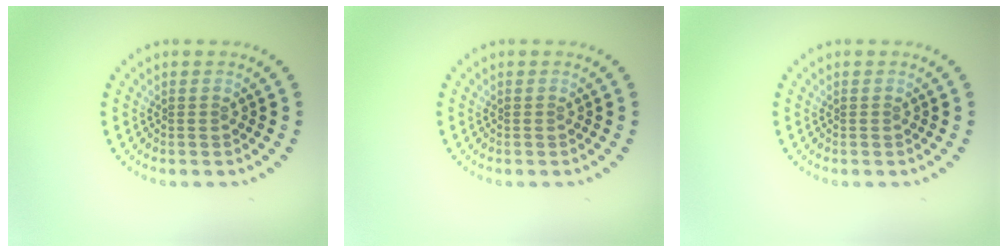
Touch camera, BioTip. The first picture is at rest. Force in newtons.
{"total": 0.0}
{"total": 0.0}